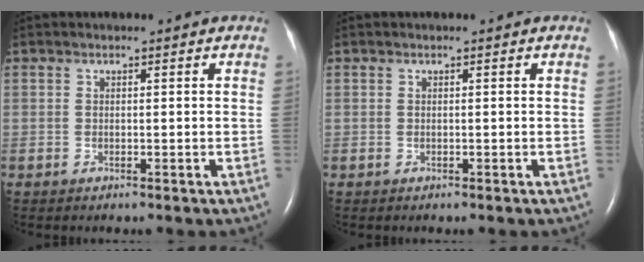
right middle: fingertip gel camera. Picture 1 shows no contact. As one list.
[{"total": 0.0}]